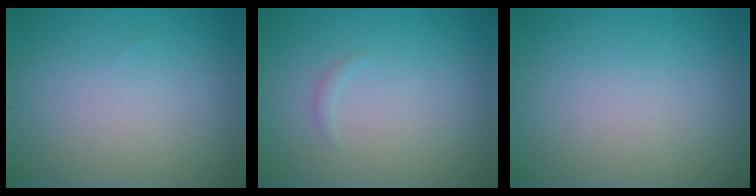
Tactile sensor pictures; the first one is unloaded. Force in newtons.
{"total": 0.6, "press": 0.5, "slide": 0.1}
{"total": 0.0}